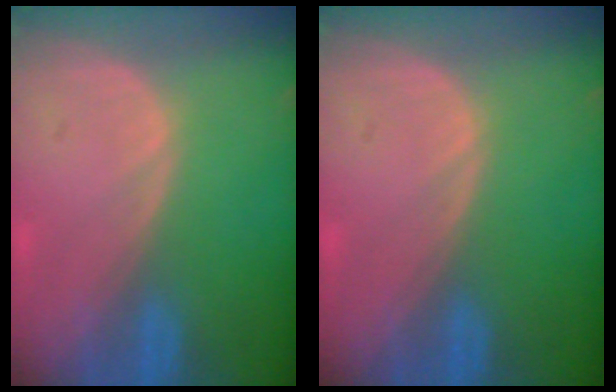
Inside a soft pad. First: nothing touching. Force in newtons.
{"total": 0.0}